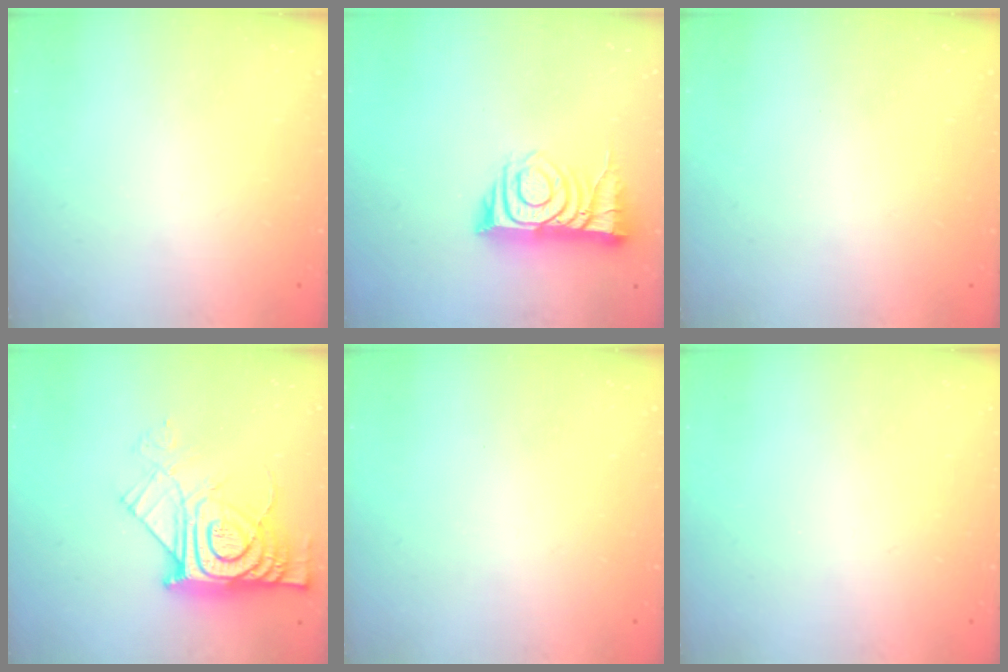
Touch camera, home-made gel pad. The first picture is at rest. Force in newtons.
{"total": 11.3, "press": 11.2, "slide": 1.4}
{"total": 0.0}
{"total": 15.8, "press": 15.8, "slide": 1.2}
{"total": 0.0}
{"total": 0.0}